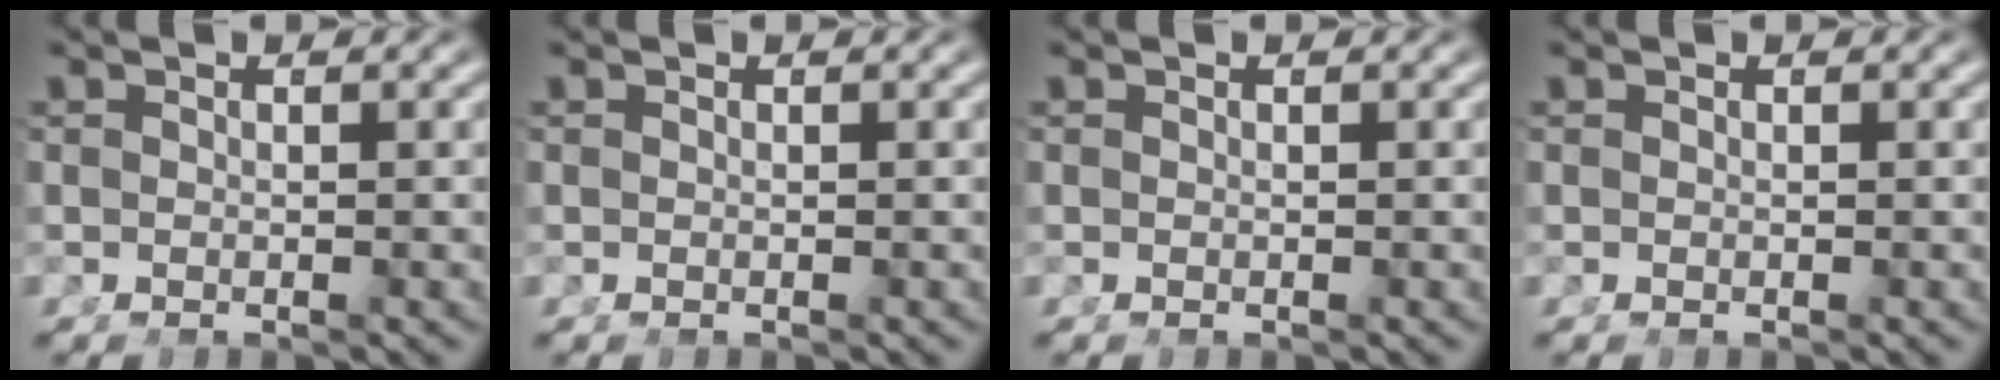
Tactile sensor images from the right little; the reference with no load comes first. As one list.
[{"total": 0.0}, {"total": 0.0}, {"total": 0.0}]